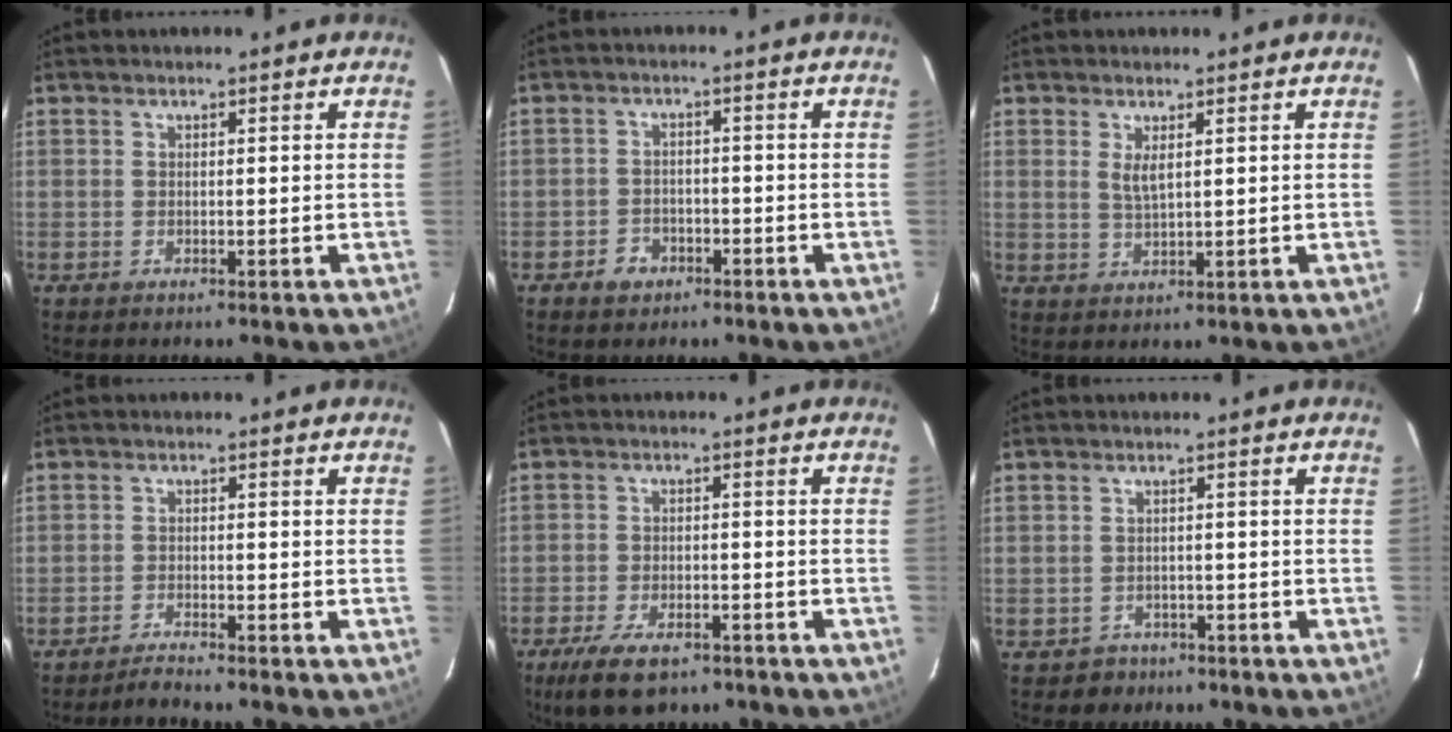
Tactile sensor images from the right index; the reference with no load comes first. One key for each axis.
{"total": 4.1, "fx": -2.6, "fy": 3.0, "fz": 0.9, "tx": -0.031, "ty": 0.010, "tz": -0.041}
{"total": 3.0, "fx": 1.1, "fy": 1.0, "fz": 2.6, "tx": -0.048, "ty": -0.004, "tz": 0.021}
{"total": 2.5, "fx": -2.5, "fy": -0.2, "fz": 0.4, "tx": -0.024, "ty": -0.003, "tz": -0.050}
{"total": 9.9, "fx": -7.0, "fy": 4.3, "fz": 5.5, "tx": -0.132, "ty": -0.016, "tz": -0.115}
{"total": 3.5, "fx": -1.9, "fy": 2.9, "fz": -0.3, "tx": -0.002, "ty": 0.016, "tz": -0.025}